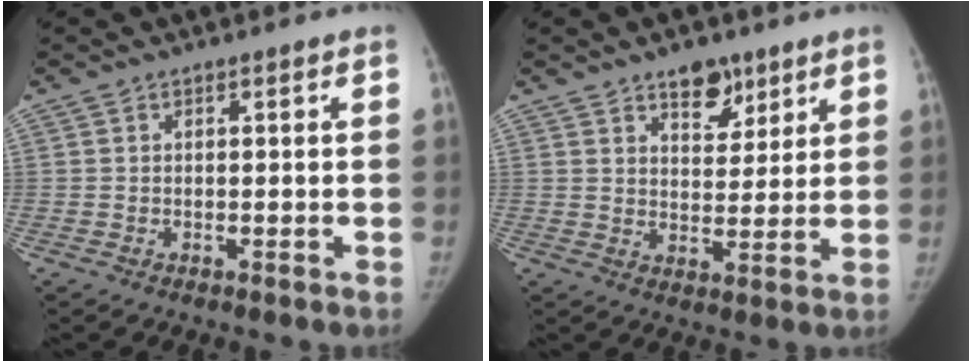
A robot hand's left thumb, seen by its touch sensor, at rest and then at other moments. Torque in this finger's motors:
{"motor_torque": [0.53, -0.42, 0.54, -0.18, 0.00]}